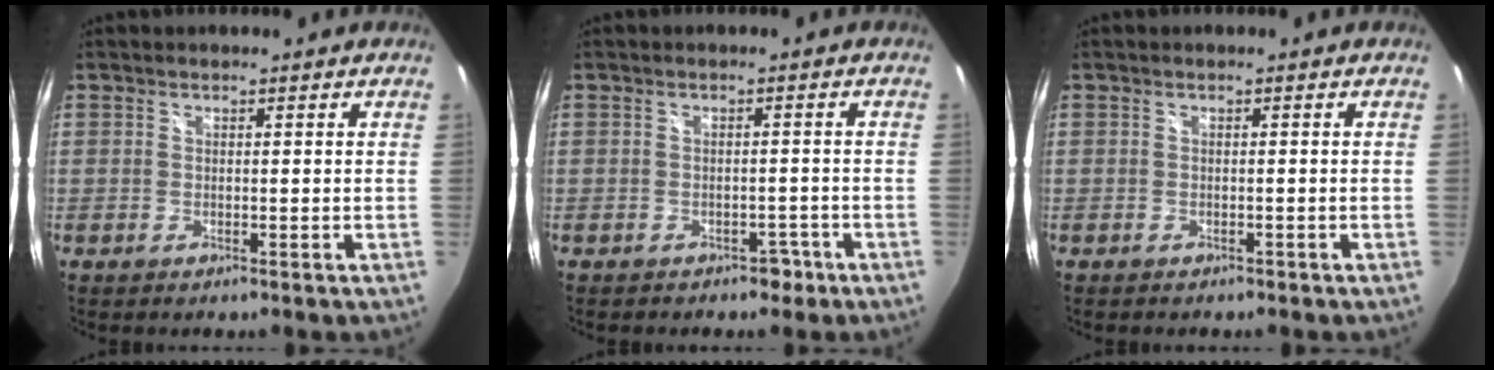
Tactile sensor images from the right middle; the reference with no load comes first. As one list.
[{"total": 3.3, "force": [-2.2, 2.2, 1.0], "torque": [-0.018, 0.004, -0.023]}, {"total": 0.9, "force": [-0.8, 0.4, 0.1], "torque": [-0.008, -0.001, -0.012]}]